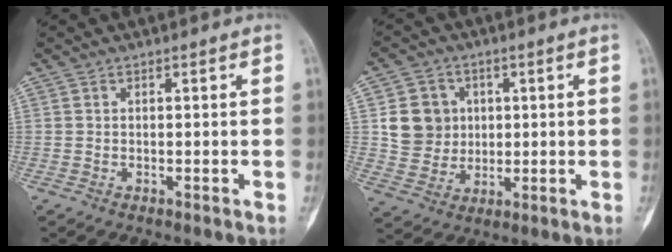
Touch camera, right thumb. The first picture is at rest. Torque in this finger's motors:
{"motor_torque": [0.71, 0.38, -0.06, -0.63, -0.09]}